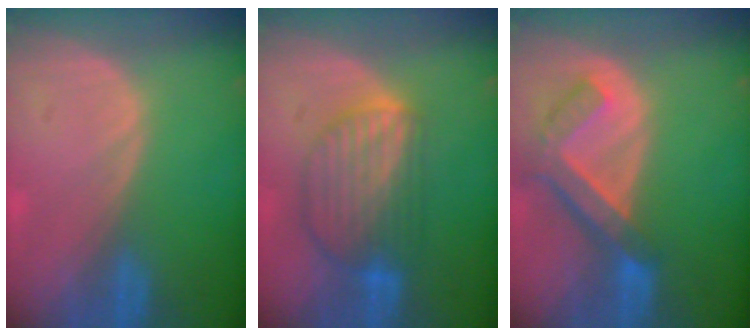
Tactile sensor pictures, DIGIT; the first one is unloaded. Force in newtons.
{"total": 8.5, "press": 7.6, "slide": 3.9}
{"total": 7.4, "press": 6.4, "slide": 3.6}